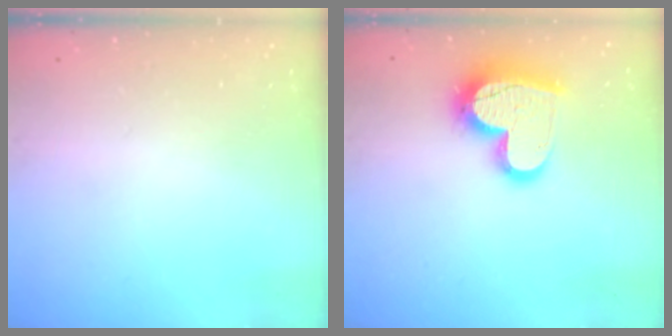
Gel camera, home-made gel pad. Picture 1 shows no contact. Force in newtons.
{"total": 17.9, "press": 17.9, "slide": 1.5}